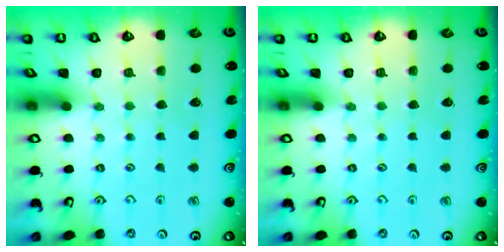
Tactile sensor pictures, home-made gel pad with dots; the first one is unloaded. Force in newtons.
{"total": 0.0}